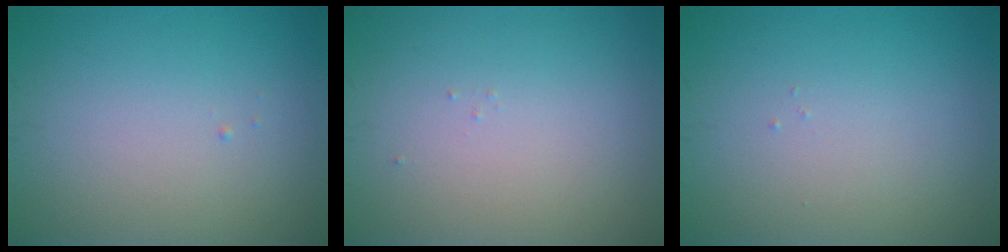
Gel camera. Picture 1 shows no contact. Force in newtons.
{"total": 0.0}
{"total": 0.0}